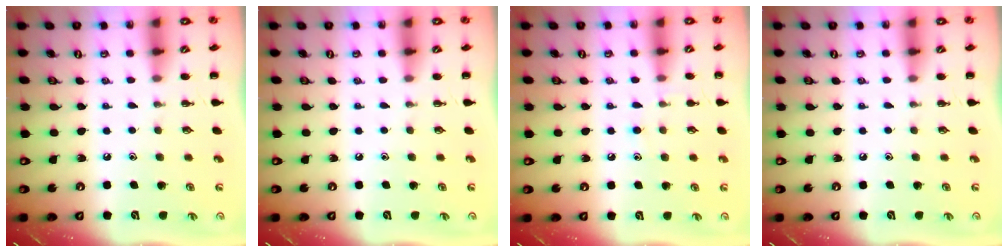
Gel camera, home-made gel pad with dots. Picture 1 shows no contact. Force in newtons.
{"total": 0.0}
{"total": 7.1, "press": 6.8, "slide": 2.3}
{"total": 0.0}